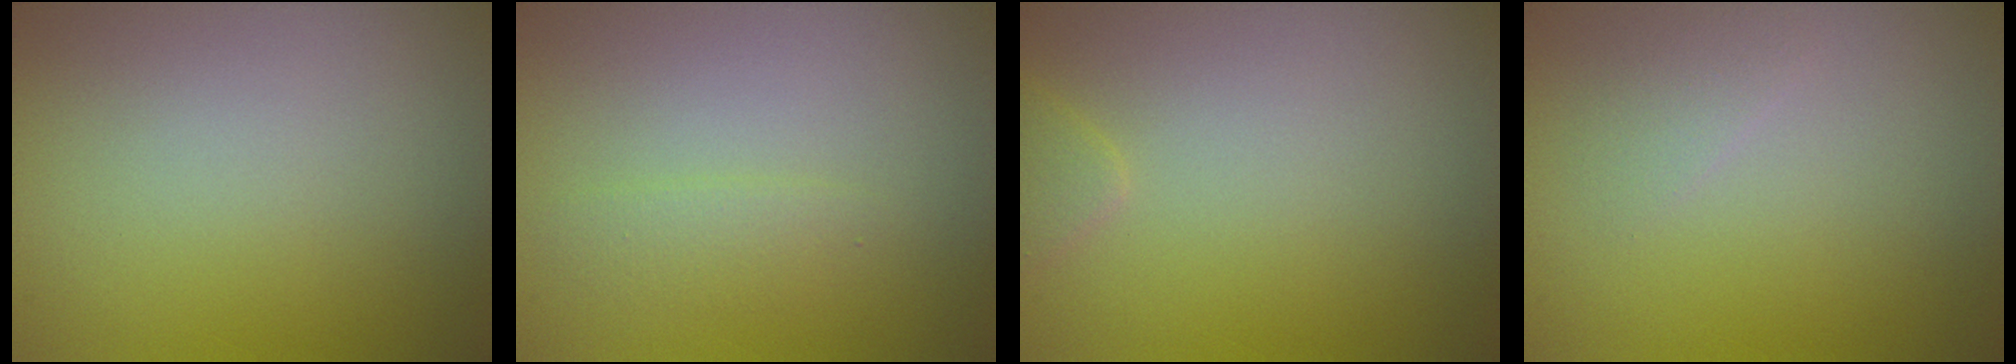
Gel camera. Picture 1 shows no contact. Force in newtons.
{"total": 1.2, "press": 1.2, "slide": 0.1}
{"total": 1.1, "press": 1.1, "slide": 0.1}
{"total": 1.0, "press": 1.0, "slide": 0.1}